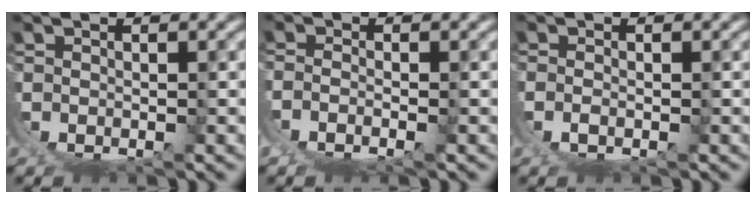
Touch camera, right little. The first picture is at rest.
{"total": 3.6, "force": [-0.1, 2.7, 2.4], "torque": [-0.069, -0.018, 0.003]}
{"total": 1.0, "force": [0.4, 0.3, 0.9], "torque": [-0.022, -0.003, 0.011]}